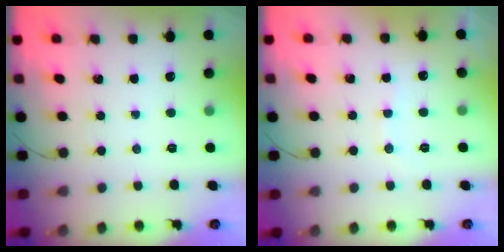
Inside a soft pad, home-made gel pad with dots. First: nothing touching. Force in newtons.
{"total": 5.8, "press": 5.8, "slide": 0.8}